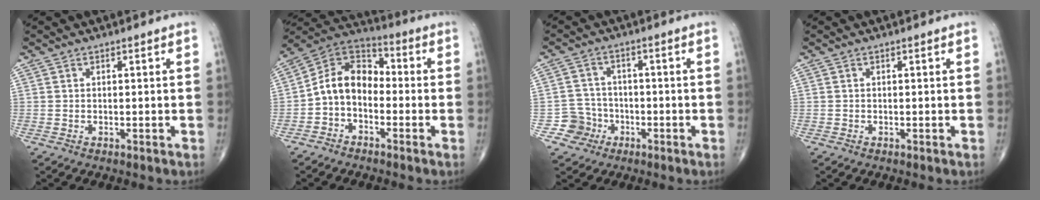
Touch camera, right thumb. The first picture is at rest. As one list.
[{"total": 10.0, "force": [-2.2, 7.2, 6.7], "torque": [-0.099, 0.051, -0.058]}, {"total": 5.2, "force": [-2.3, 4.6, -0.1], "torque": [0.037, 0.016, -0.043]}, {"total": 0.0}]